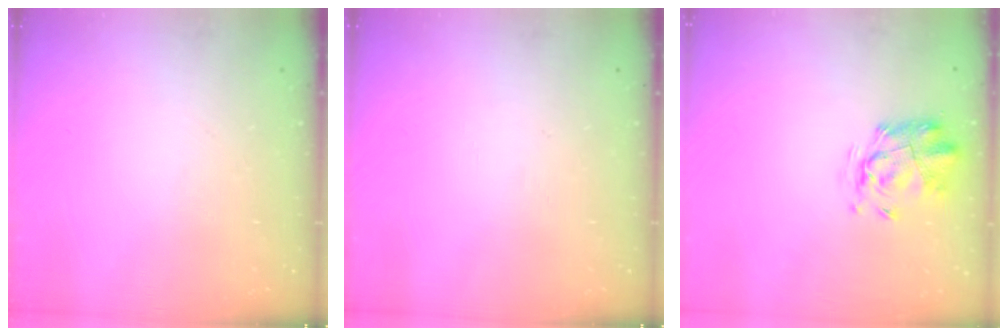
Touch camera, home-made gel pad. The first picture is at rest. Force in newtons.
{"total": 0.0}
{"total": 2.6, "press": 2.4, "slide": 0.8}